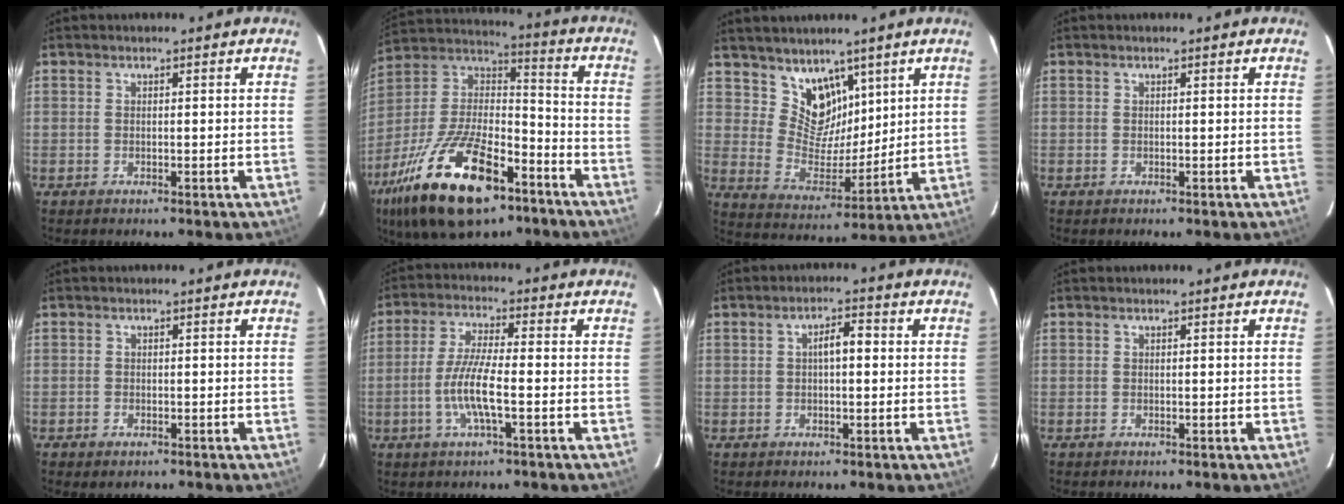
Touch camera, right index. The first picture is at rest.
{"total": 26.3, "force": [-15.1, 11.4, 18.2], "torque": [-0.366, -0.017, -0.257]}
{"total": 10.9, "force": [7.4, 7.0, 4.0], "torque": [-0.067, -0.006, 0.151]}
{"total": 0.0}
{"total": 1.5, "force": [-0.8, 1.1, 0.6], "torque": [-0.011, -0.003, -0.012]}
{"total": 8.2, "force": [-2.4, 0.9, 7.7], "torque": [-0.157, -0.004, -0.048]}
{"total": 3.4, "force": [0.3, 1.3, 3.2], "torque": [-0.054, 0.012, 0.004]}
{"total": 0.0}